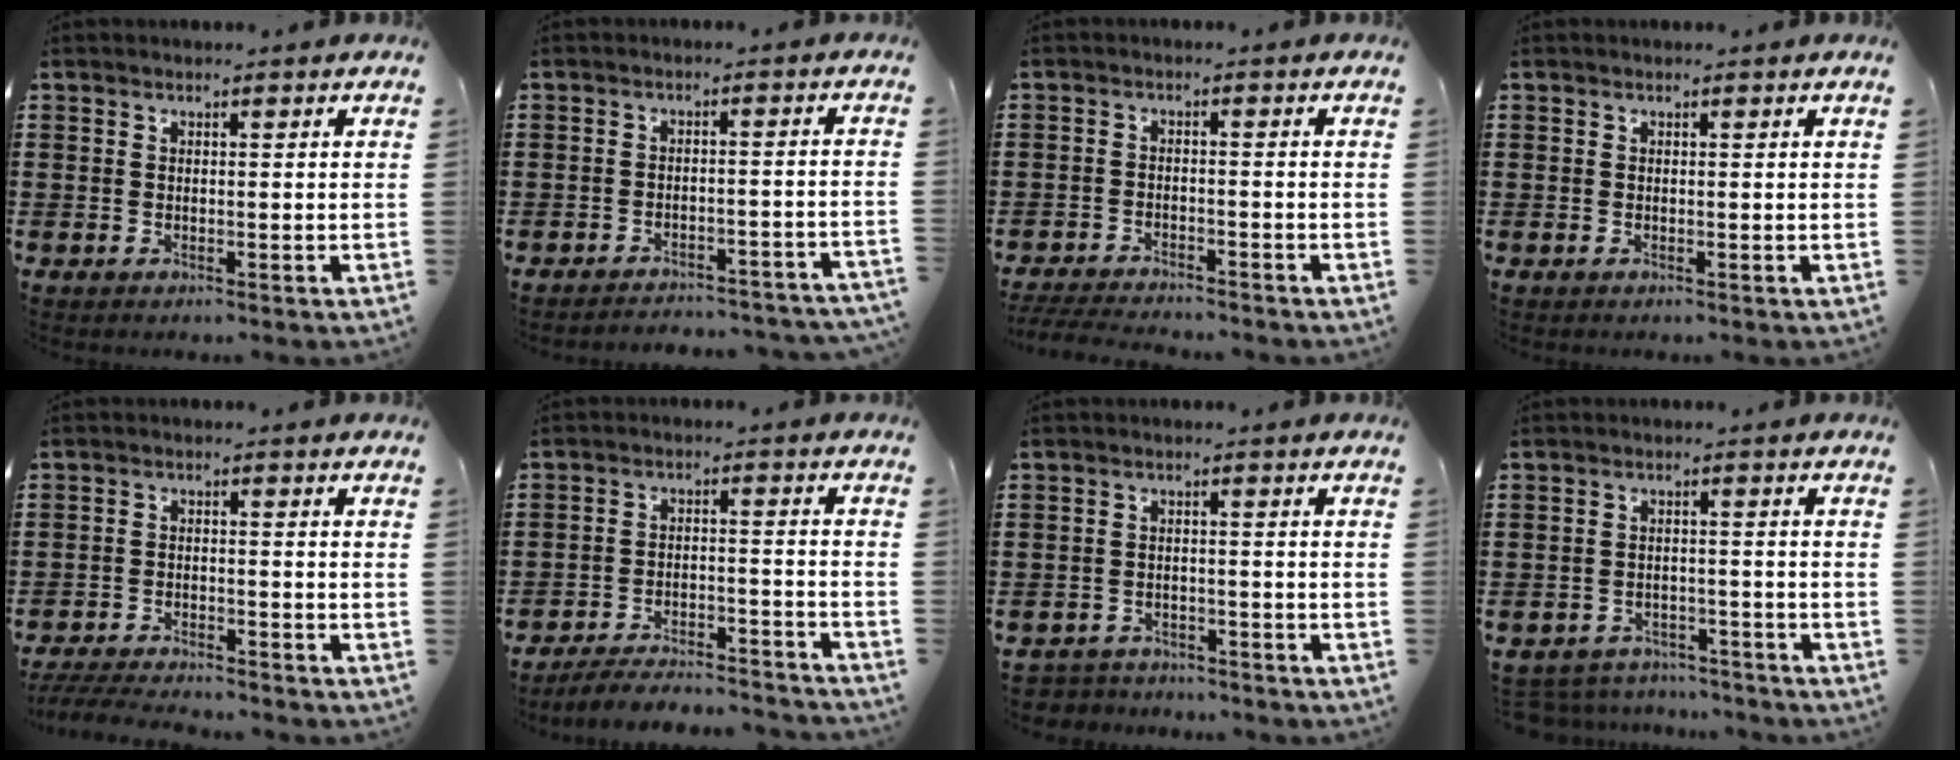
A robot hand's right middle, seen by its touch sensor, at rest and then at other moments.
{"total": 2.5, "force": [-2.4, -0.5, 0.2], "torque": [-0.002, 0.002, -0.051]}
{"total": 3.0, "force": [-2.9, -0.2, 0.4], "torque": [-0.010, -0.003, -0.064]}
{"total": 0.0}
{"total": 3.4, "force": [-3.3, -0.3, 0.6], "torque": [-0.013, -0.003, -0.069]}
{"total": 4.5, "force": [-4.3, -0.2, 0.9], "torque": [-0.019, -0.001, -0.088]}
{"total": 2.1, "force": [-2.1, 0.0, -0.5], "torque": [0.004, 0.000, -0.048]}
{"total": 2.7, "force": [-2.7, 0.1, -0.2], "torque": [0.000, 0.002, -0.060]}